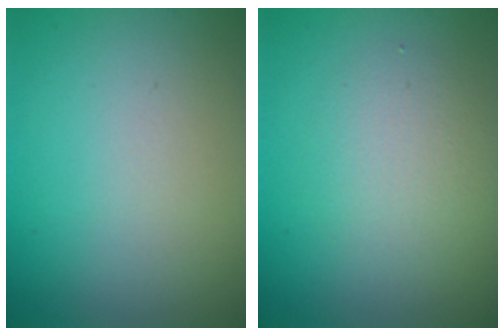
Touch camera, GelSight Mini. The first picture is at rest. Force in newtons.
{"total": 2.7, "press": 2.7, "slide": 0.0}